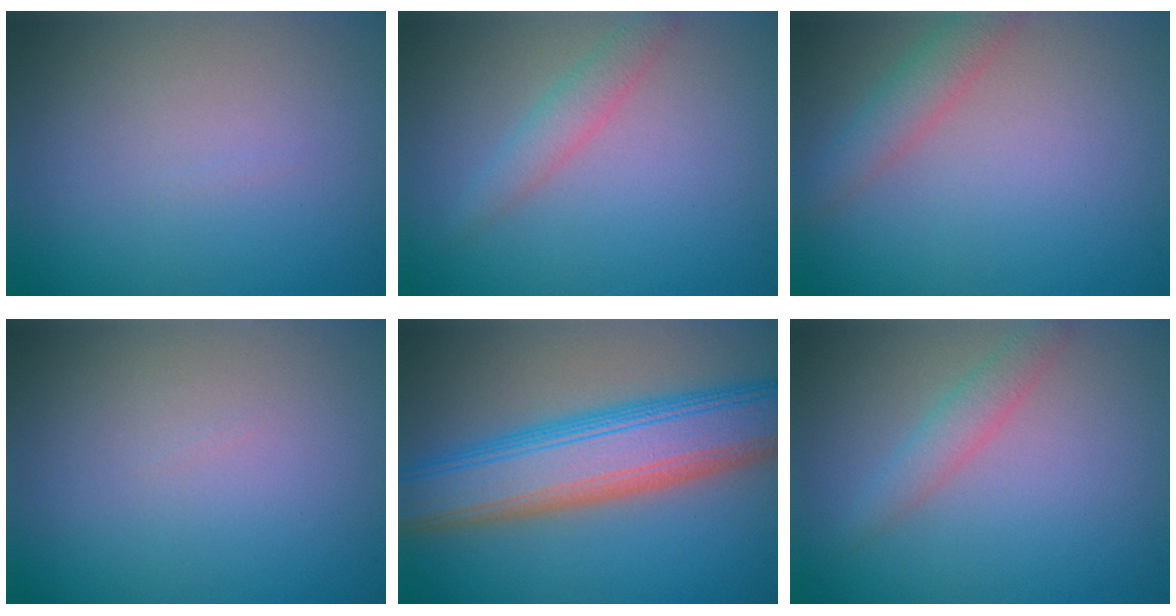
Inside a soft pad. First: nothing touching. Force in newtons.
{"total": 2.0, "press": 2.0, "slide": 0.0}
{"total": 2.5, "press": 2.5, "slide": 0.1}
{"total": 0.0}
{"total": 9.6, "press": 9.5, "slide": 0.4}
{"total": 2.0, "press": 2.0, "slide": 0.0}